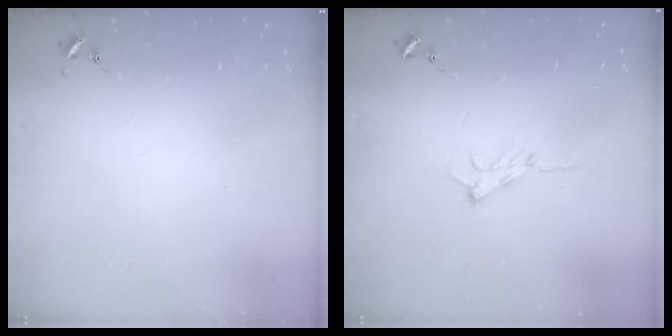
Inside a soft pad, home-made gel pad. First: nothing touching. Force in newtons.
{"total": 6.5, "press": 6.5, "slide": 0.8}